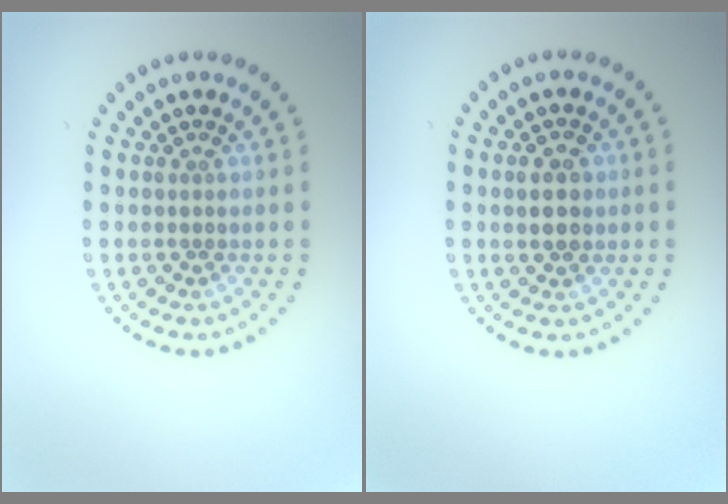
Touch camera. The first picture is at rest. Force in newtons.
{"total": 2.4, "press": 2.3, "slide": 0.3}